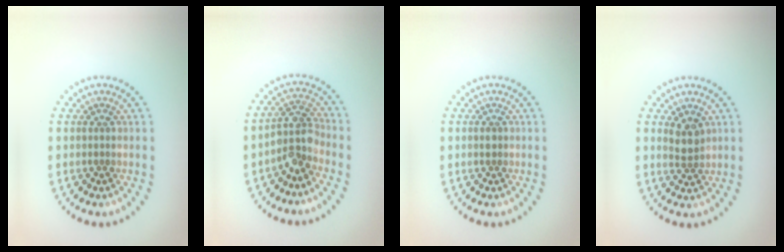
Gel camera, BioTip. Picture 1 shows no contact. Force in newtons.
{"total": 3.2, "press": 2.5, "slide": 2.0}
{"total": 0.8, "press": 0.8, "slide": 0.1}
{"total": 2.0, "press": 1.7, "slide": 1.0}